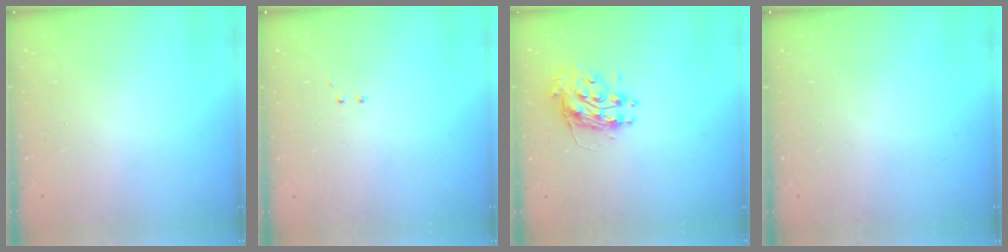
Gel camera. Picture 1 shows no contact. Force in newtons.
{"total": 3.0, "press": 2.9, "slide": 0.7}
{"total": 10.9, "press": 10.8, "slide": 0.8}
{"total": 0.0}